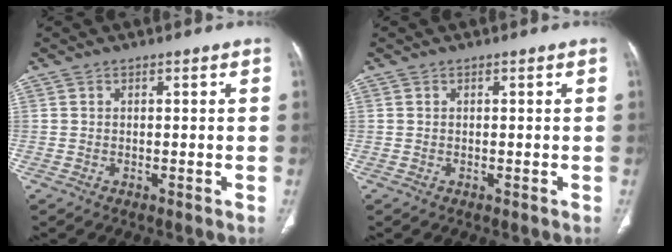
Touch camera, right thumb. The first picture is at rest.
{"total": 0.0}